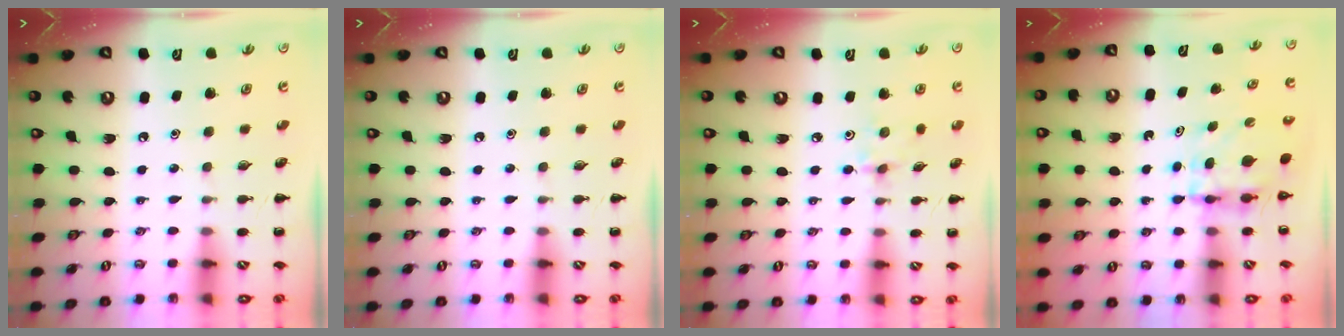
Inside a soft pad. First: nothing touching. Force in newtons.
{"total": 0.0}
{"total": 2.9, "press": 2.7, "slide": 0.9}
{"total": 3.9, "press": 3.9, "slide": 0.3}